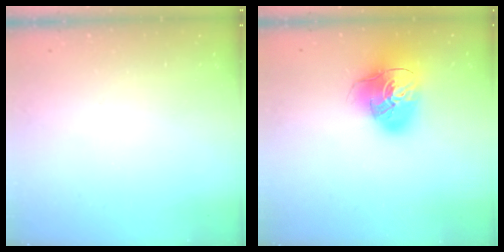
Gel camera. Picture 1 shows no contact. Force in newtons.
{"total": 19.6, "press": 19.4, "slide": 2.7}